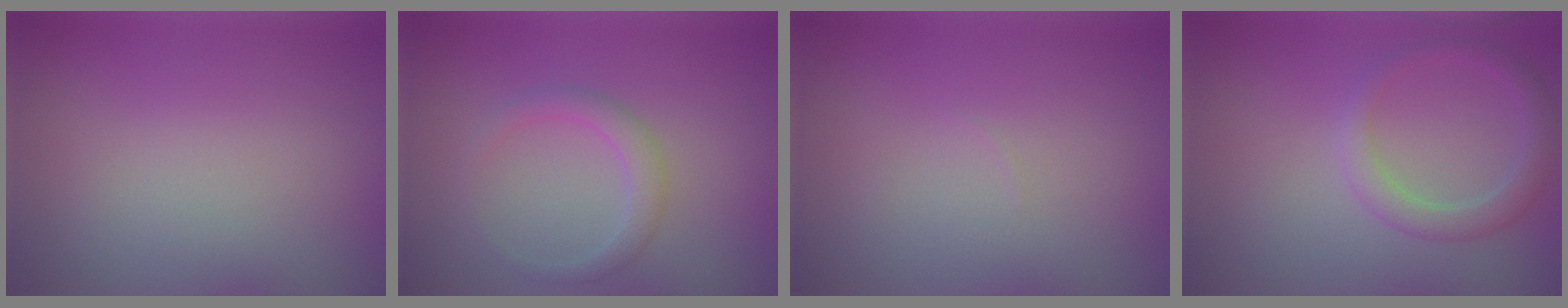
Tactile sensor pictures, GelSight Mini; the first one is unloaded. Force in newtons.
{"total": 2.1, "press": 2.1, "slide": 0.2}
{"total": 0.0}
{"total": 2.6, "press": 2.6, "slide": 0.2}